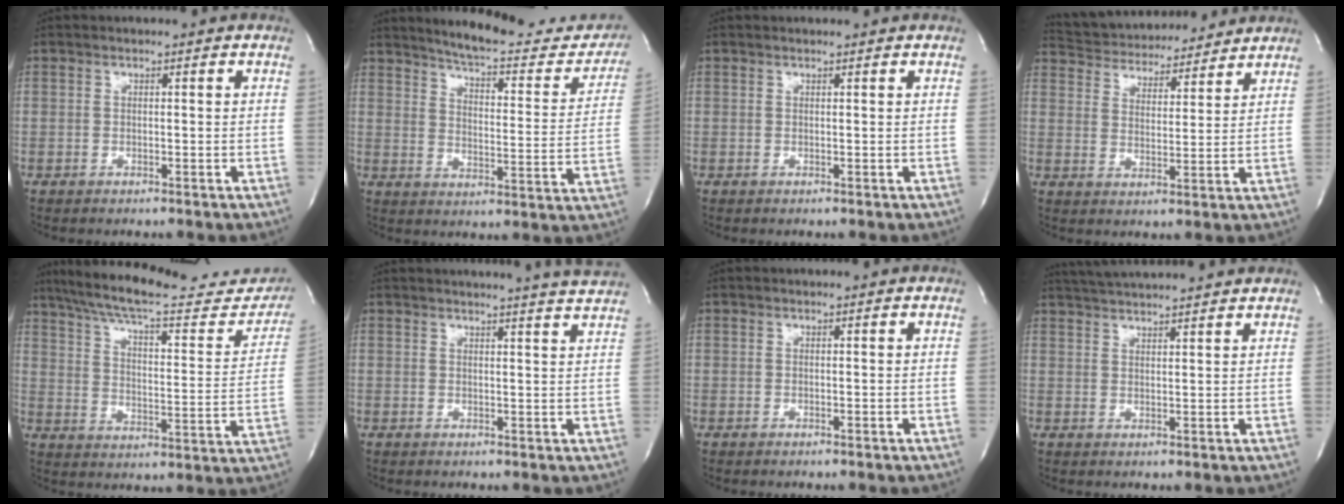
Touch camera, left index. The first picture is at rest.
{"total": 20.9, "force": [19.0, 4.6, 7.4], "torque": [-0.087, -0.048, 0.229]}
{"total": 0.7, "force": [0.7, 0.0, 0.1], "torque": [-0.005, 0.008, 0.013]}
{"total": 14.8, "force": [13.9, 3.5, 3.7], "torque": [-0.063, 0.024, 0.212]}
{"total": 27.5, "force": [23.6, 6.2, 12.7], "torque": [-0.198, -0.018, 0.306]}
{"total": 8.8, "force": [8.4, -1.5, 2.2], "torque": [-0.031, -0.026, 0.086]}
{"total": 0.0}
{"total": 9.8, "force": [9.2, -0.2, 3.4], "torque": [-0.067, 0.031, 0.135]}